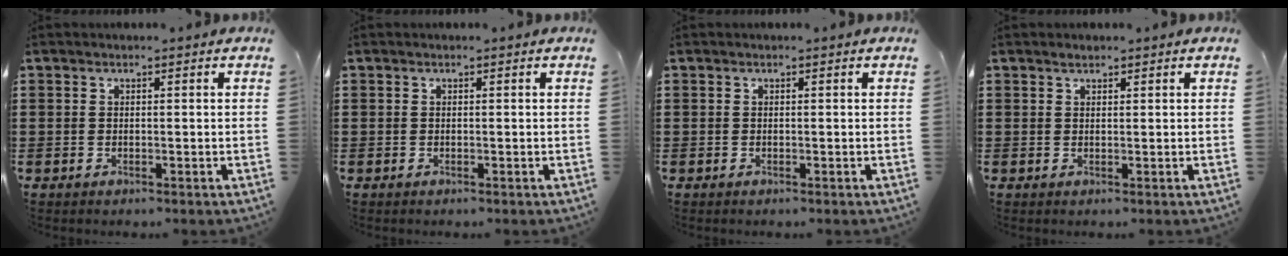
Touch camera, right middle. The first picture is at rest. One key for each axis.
{"total": 0.0}
{"total": 0.0}
{"total": 0.9, "fx": 0.8, "fy": 0.4, "fz": 0.2, "tx": -0.005, "ty": 0.002, "tz": 0.014}